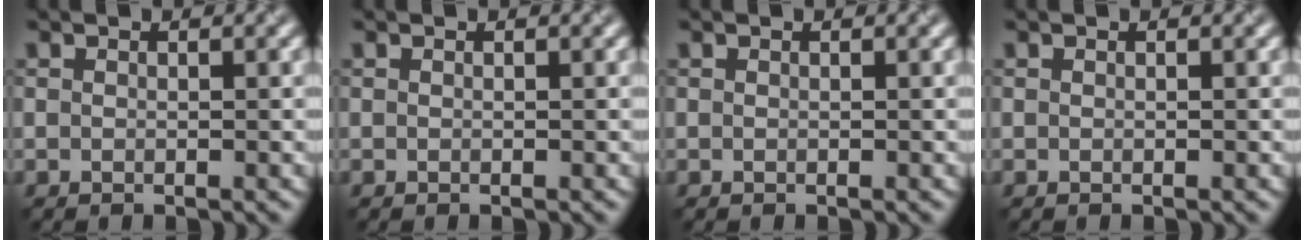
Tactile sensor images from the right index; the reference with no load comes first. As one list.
[{"total": 0.0}, {"total": 0.0}, {"total": 0.0}]